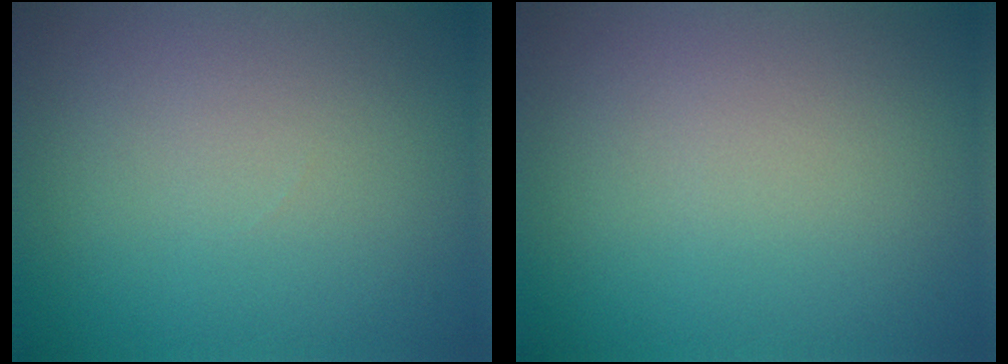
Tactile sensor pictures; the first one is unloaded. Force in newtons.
{"total": 0.0}